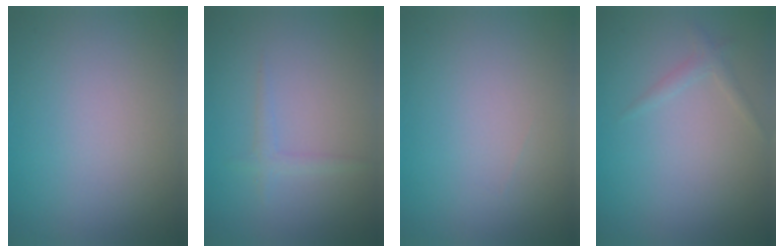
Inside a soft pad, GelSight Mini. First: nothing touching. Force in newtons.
{"total": 1.0, "press": 1.0, "slide": 0.1}
{"total": 0.0}
{"total": 1.0, "press": 1.0, "slide": 0.0}